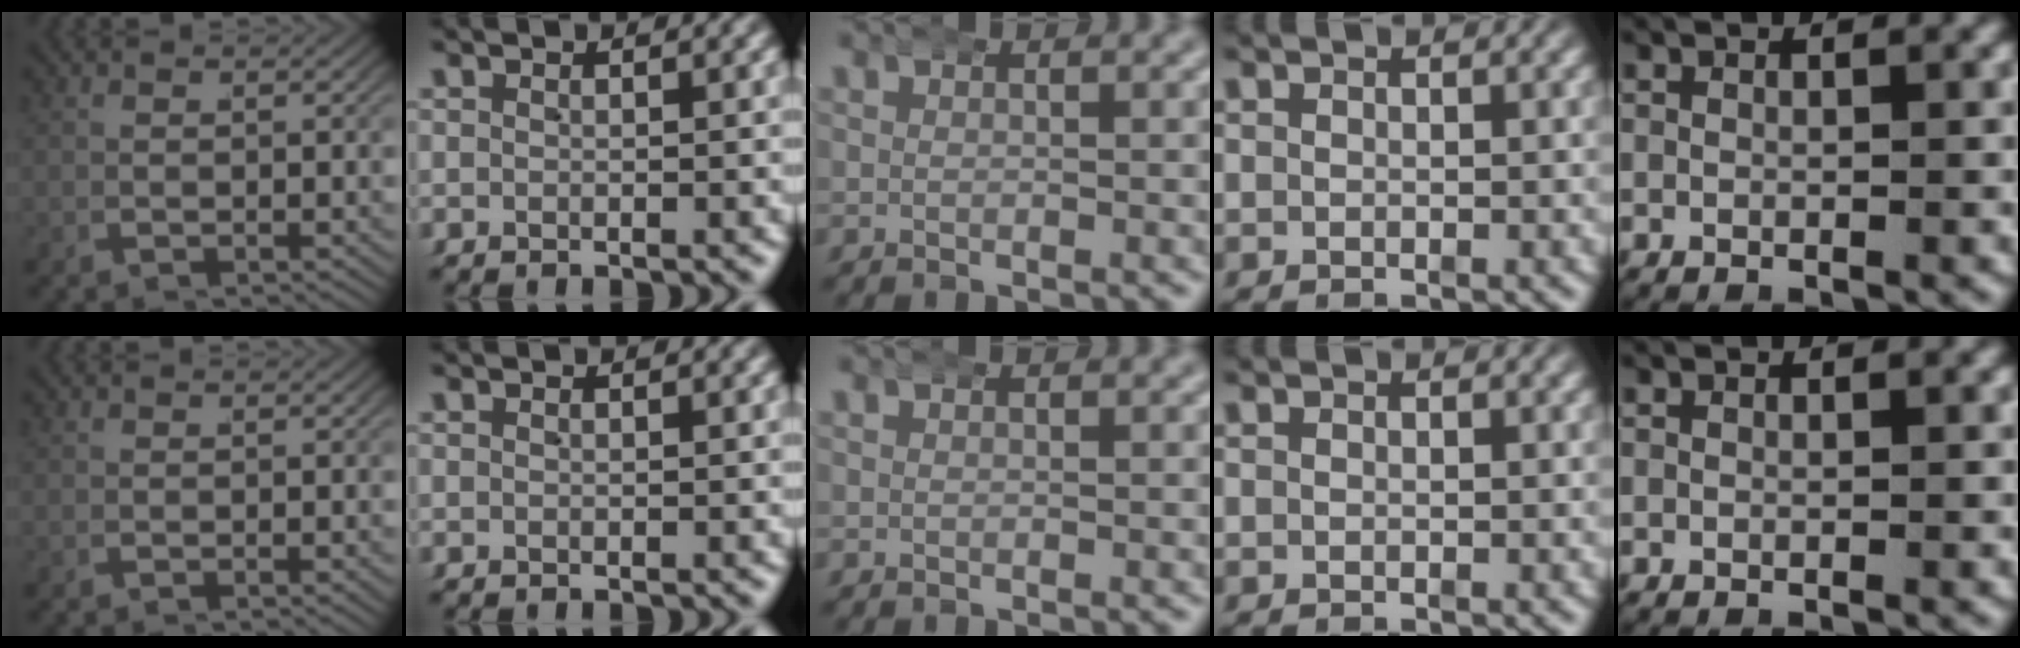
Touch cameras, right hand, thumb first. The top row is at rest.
{}